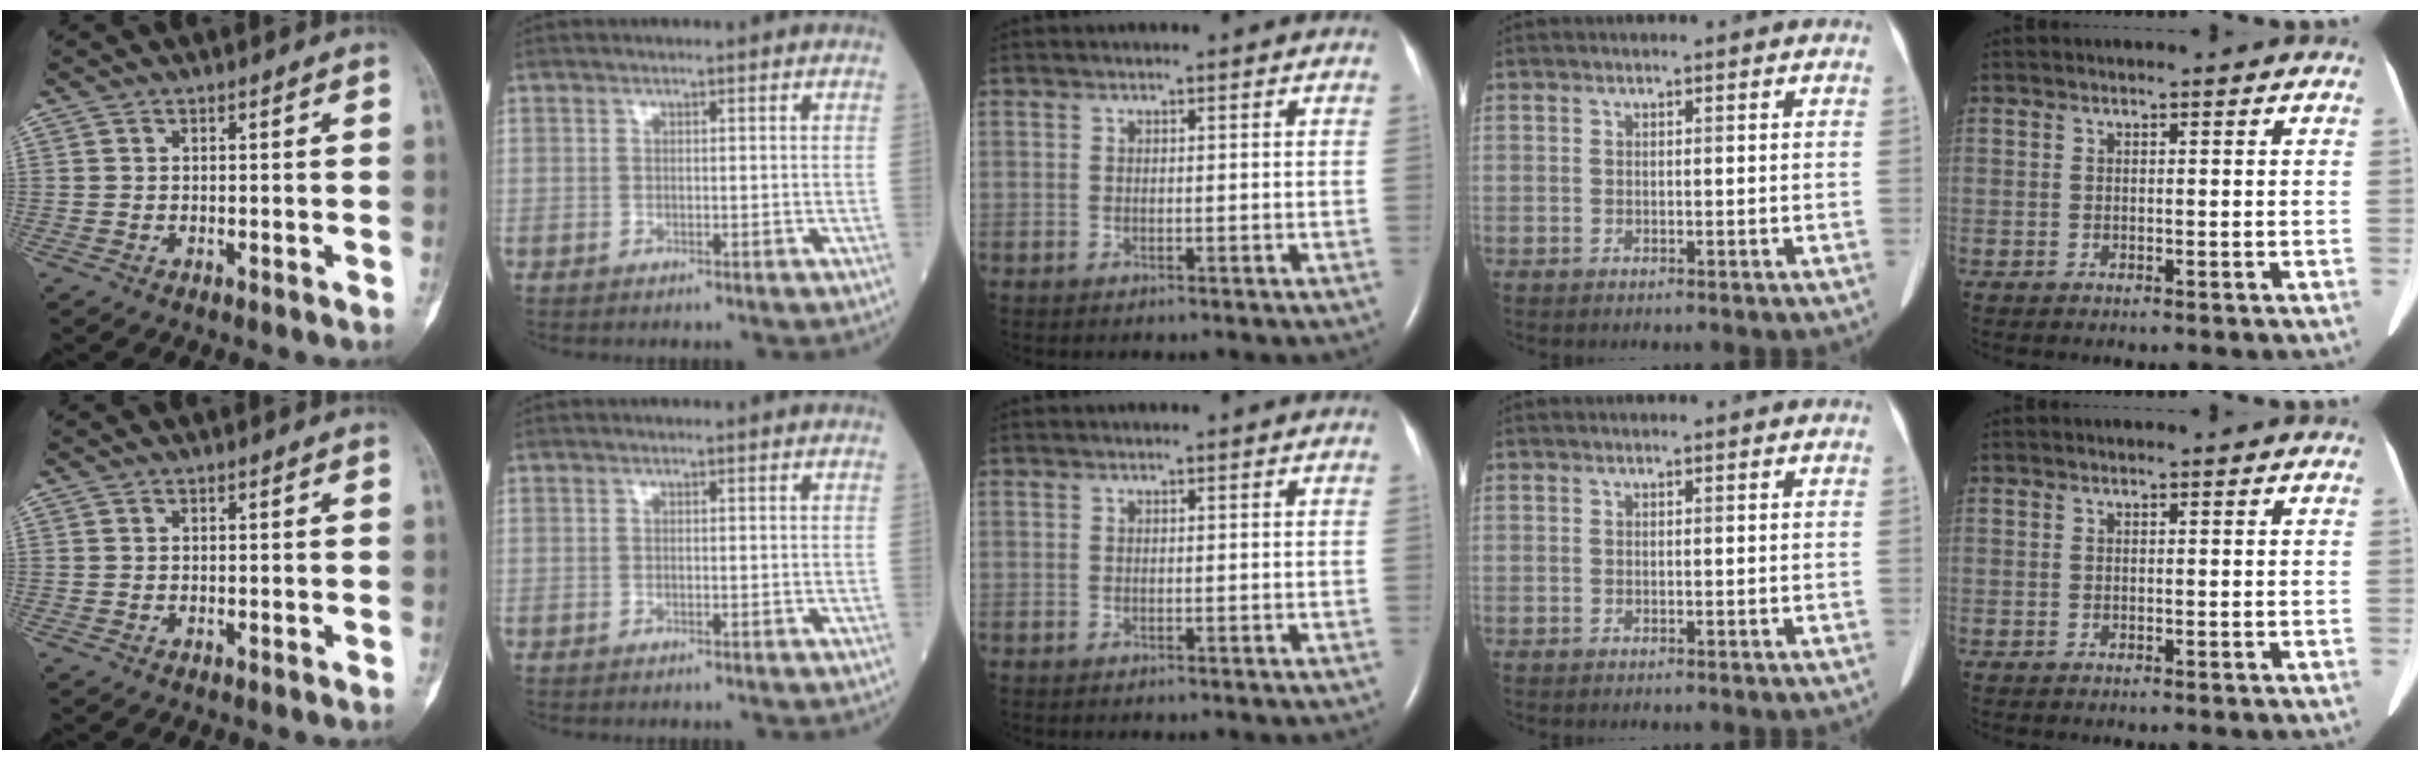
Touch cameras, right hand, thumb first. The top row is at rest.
{}